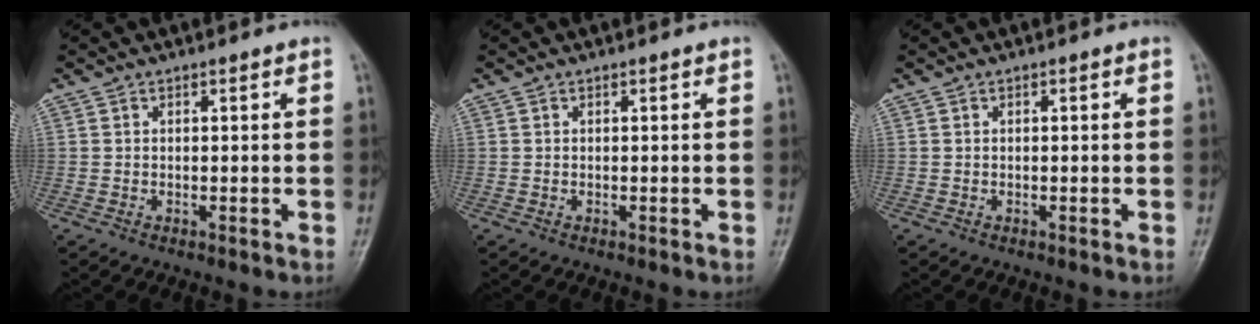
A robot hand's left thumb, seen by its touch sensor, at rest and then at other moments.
{"total": 0.0}
{"total": 0.0}